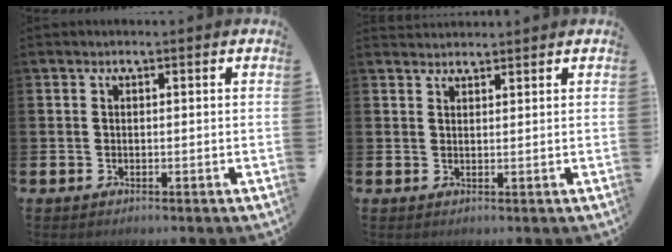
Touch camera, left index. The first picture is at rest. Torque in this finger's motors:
{"motor_torque": [0.28, -0.24, 0.02, 0.00]}